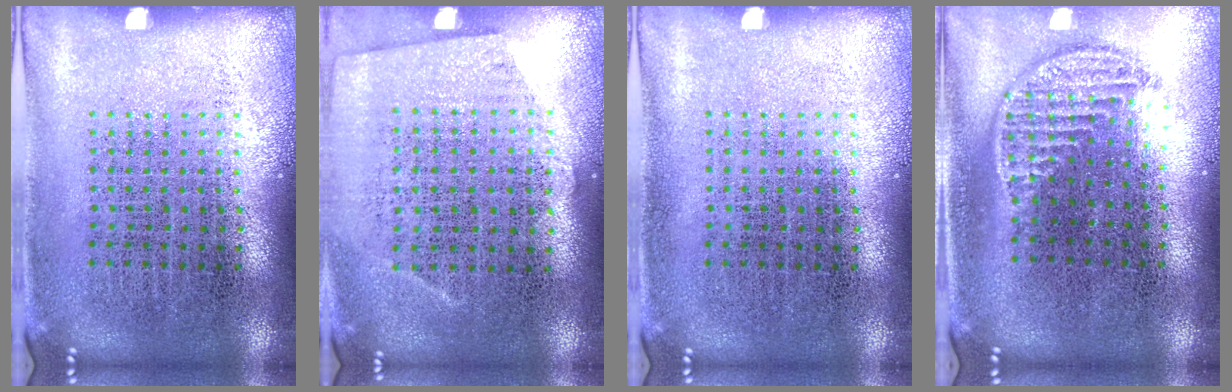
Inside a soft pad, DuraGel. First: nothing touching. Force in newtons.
{"total": 0.6, "press": 0.2, "slide": 0.6}
{"total": 0.0}
{"total": 1.3, "press": 1.1, "slide": 0.6}